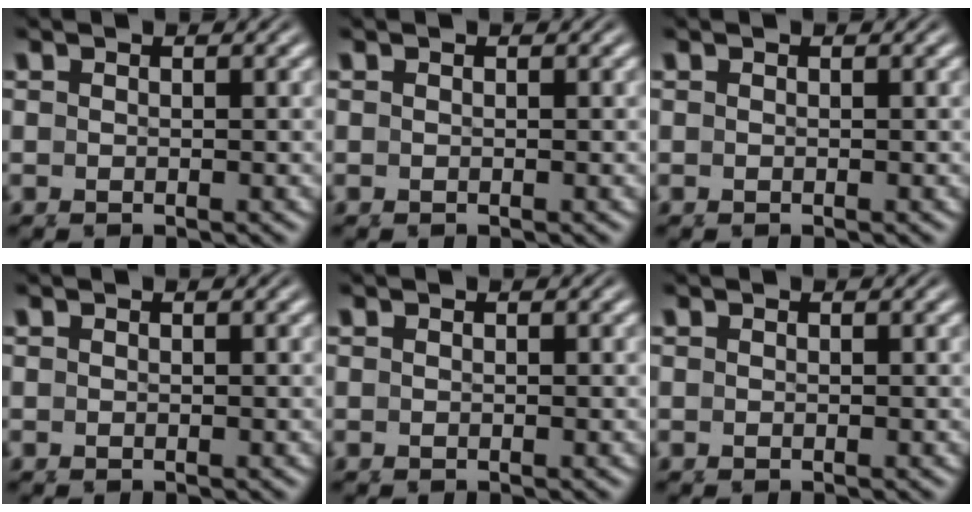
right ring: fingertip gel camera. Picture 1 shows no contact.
{"total": 0.0}
{"total": 0.0}
{"total": 0.0}
{"total": 0.0}
{"total": 0.0}